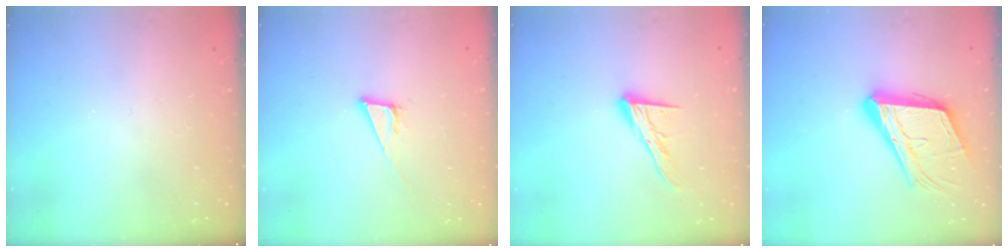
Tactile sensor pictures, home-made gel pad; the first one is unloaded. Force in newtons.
{"total": 6.8, "press": 6.4, "slide": 2.4}
{"total": 12.0, "press": 12.0, "slide": 1.0}
{"total": 18.7, "press": 18.4, "slide": 3.0}